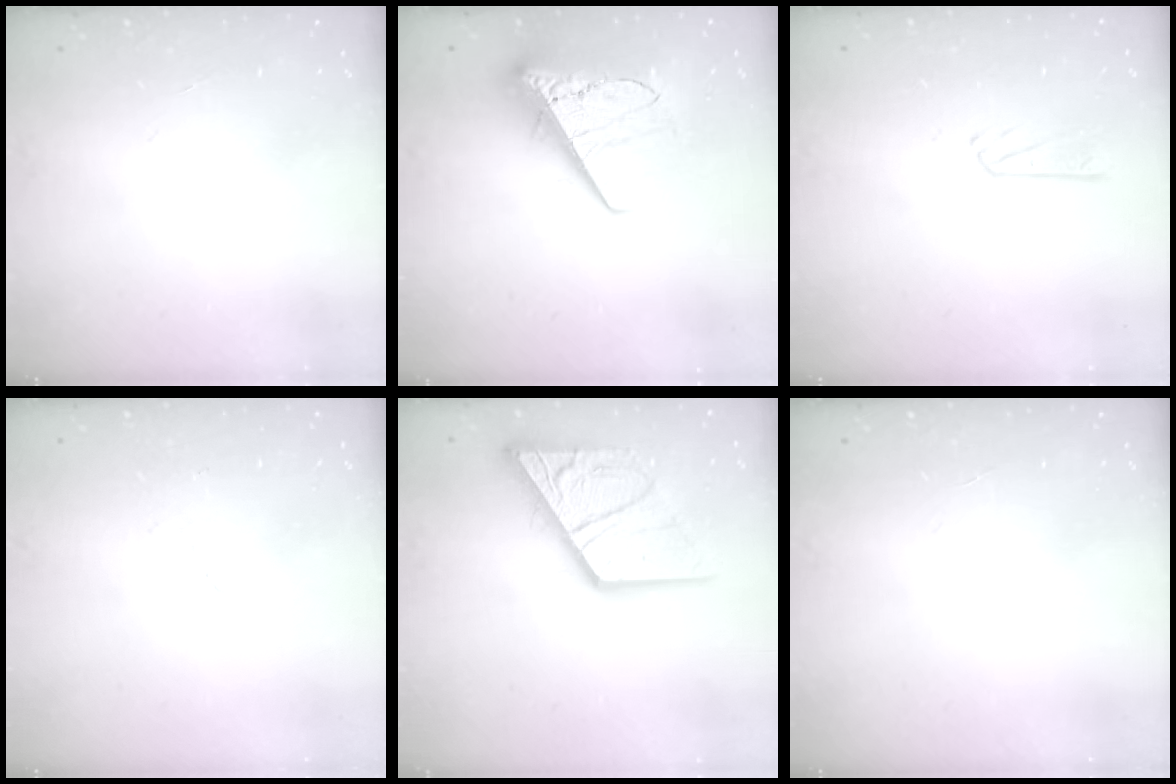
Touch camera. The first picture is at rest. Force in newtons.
{"total": 12.4, "press": 12.4, "slide": 0.8}
{"total": 4.4, "press": 4.4, "slide": 0.1}
{"total": 2.6, "press": 2.6, "slide": 0.1}
{"total": 18.5, "press": 18.4, "slide": 1.8}
{"total": 0.0}